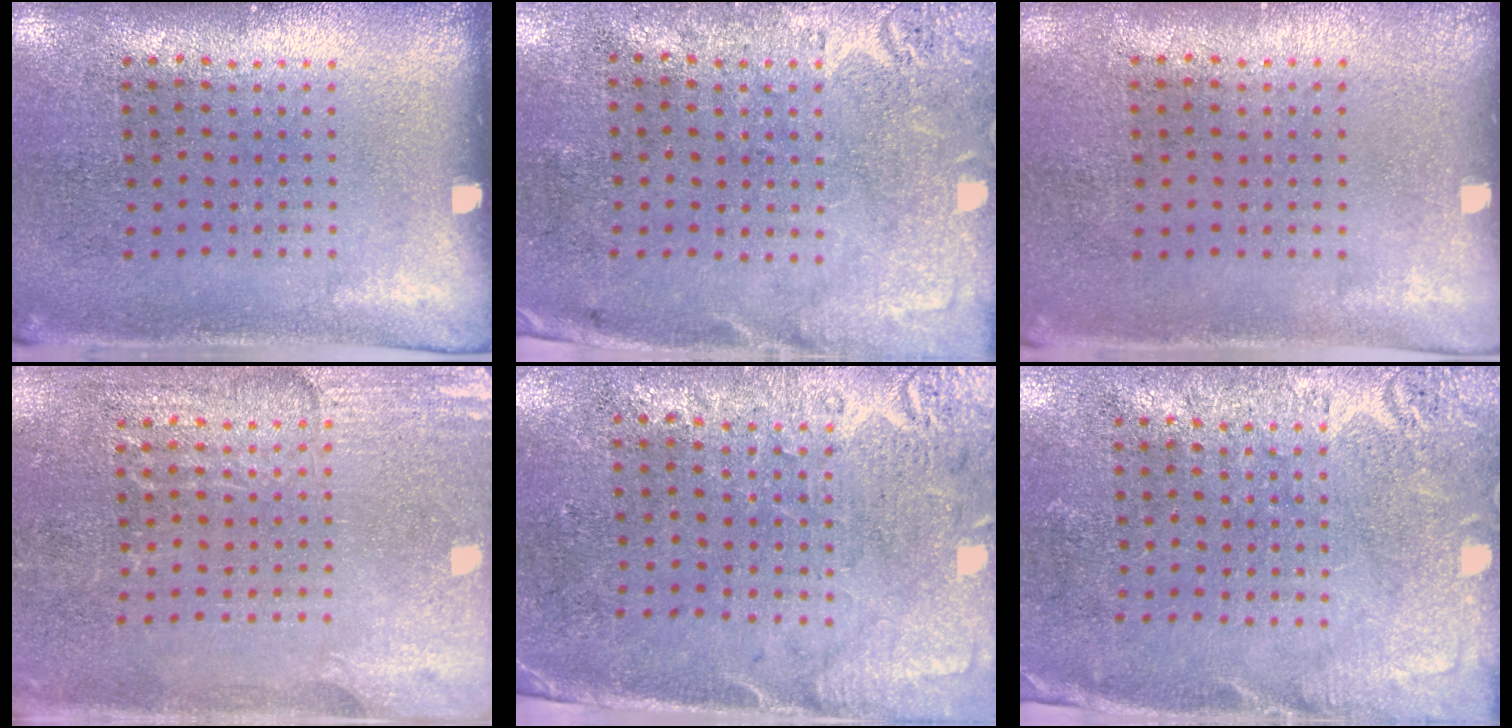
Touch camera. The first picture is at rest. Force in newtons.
{"total": 2.8, "press": 2.2, "slide": 1.8}
{"total": 0.0}
{"total": 2.9, "press": 2.8, "slide": 0.2}
{"total": 2.8, "press": 2.4, "slide": 1.5}
{"total": 2.7, "press": 2.4, "slide": 1.2}